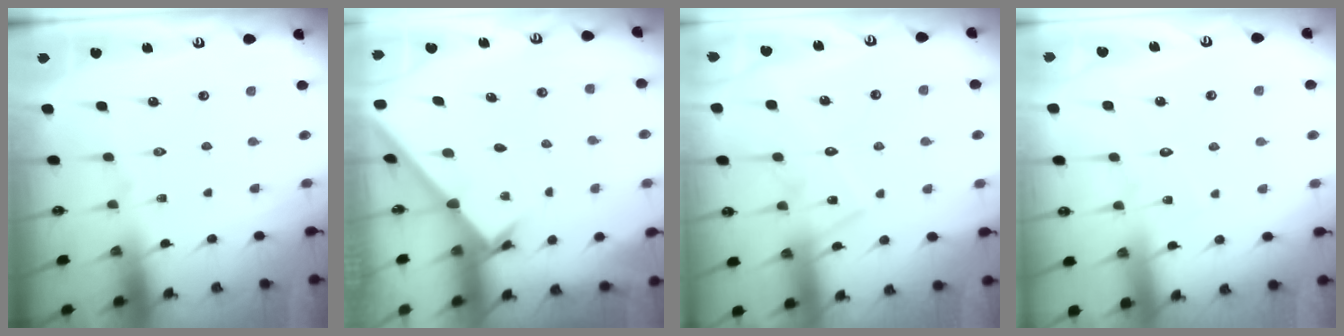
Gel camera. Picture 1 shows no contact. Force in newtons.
{"total": 1.6, "press": 1.5, "slide": 0.1}
{"total": 12.7, "press": 12.7, "slide": 0.8}
{"total": 4.7, "press": 4.7, "slide": 0.3}